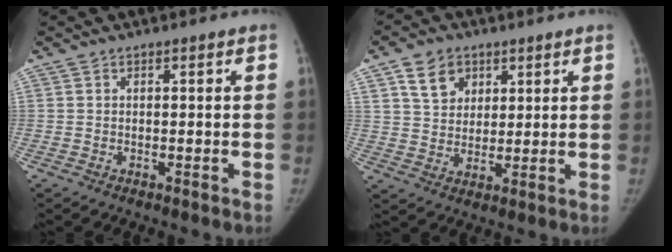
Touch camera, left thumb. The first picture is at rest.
{"total": 8.3, "force": [4.2, 6.2, 3.6], "torque": [-0.036, -0.017, 0.076]}